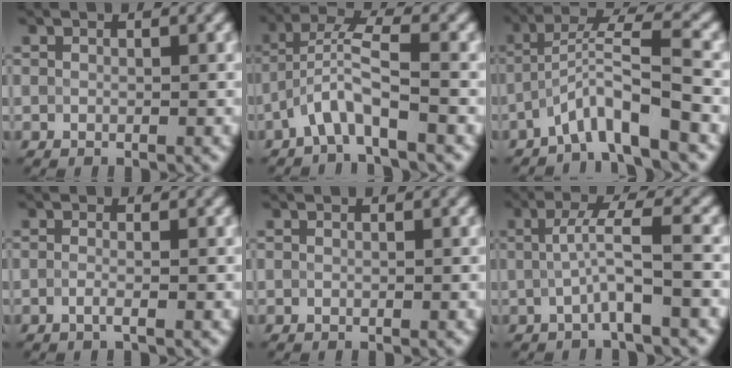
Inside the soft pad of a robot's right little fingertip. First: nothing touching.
{"total": 4.2, "force": [-2.0, 0.6, 3.6], "torque": [-0.067, 0.016, -0.043]}
{"total": 5.5, "force": [-3.1, 0.5, 4.5], "torque": [-0.079, 0.018, -0.061]}
{"total": 1.3, "force": [-0.4, 0.4, 1.2], "torque": [-0.017, -0.006, -0.011]}
{"total": 0.0}
{"total": 4.0, "force": [-0.5, 0.5, 3.9], "torque": [-0.069, 0.008, -0.015]}